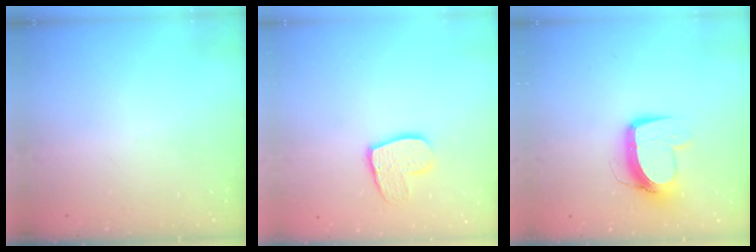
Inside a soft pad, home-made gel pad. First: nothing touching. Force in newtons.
{"total": 10.8, "press": 10.7, "slide": 0.7}
{"total": 11.4, "press": 11.3, "slide": 1.5}